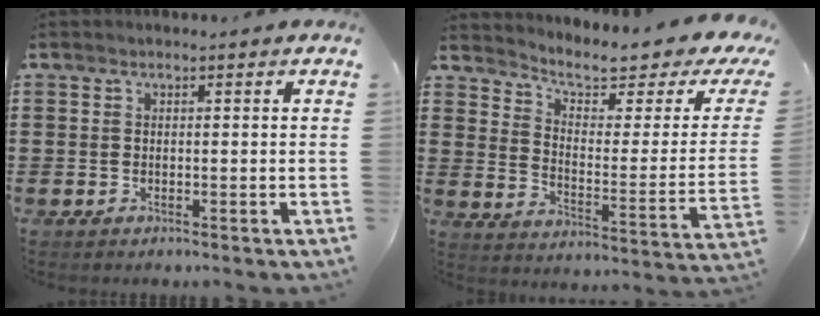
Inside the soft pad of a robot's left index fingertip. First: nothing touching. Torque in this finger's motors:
{"motor_torque": [0.29, -0.25, 0.29, 0.04]}